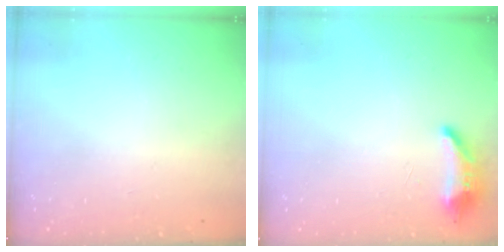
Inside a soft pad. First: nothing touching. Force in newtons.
{"total": 8.3, "press": 8.1, "slide": 1.8}